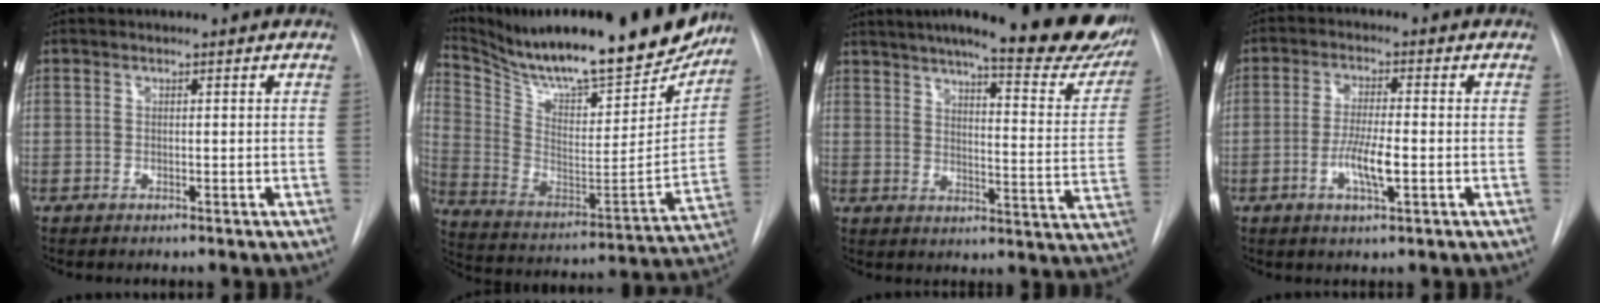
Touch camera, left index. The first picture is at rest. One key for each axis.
{"total": 28.5, "fx": 24.2, "fy": 5.5, "fz": 14.0, "tx": -0.237, "ty": -0.056, "tz": 0.355}
{"total": 26.9, "fx": 21.7, "fy": 4.4, "fz": 15.3, "tx": -0.213, "ty": -0.047, "tz": 0.260}
{"total": 5.9, "fx": -2.0, "fy": 0.9, "fz": 5.5, "tx": -0.108, "ty": -0.009, "tz": -0.037}